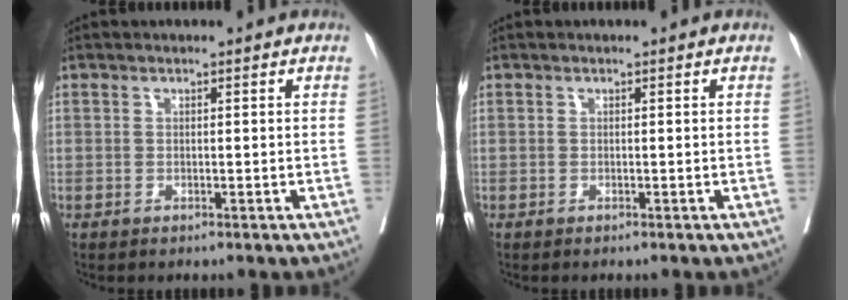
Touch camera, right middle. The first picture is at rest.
{"total": 0.0}